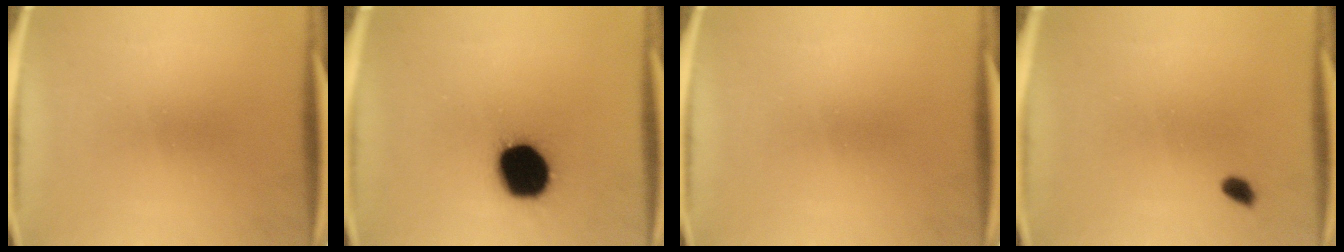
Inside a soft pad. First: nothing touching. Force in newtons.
{"total": 18.7}
{"total": 0.0}
{"total": 1.5}